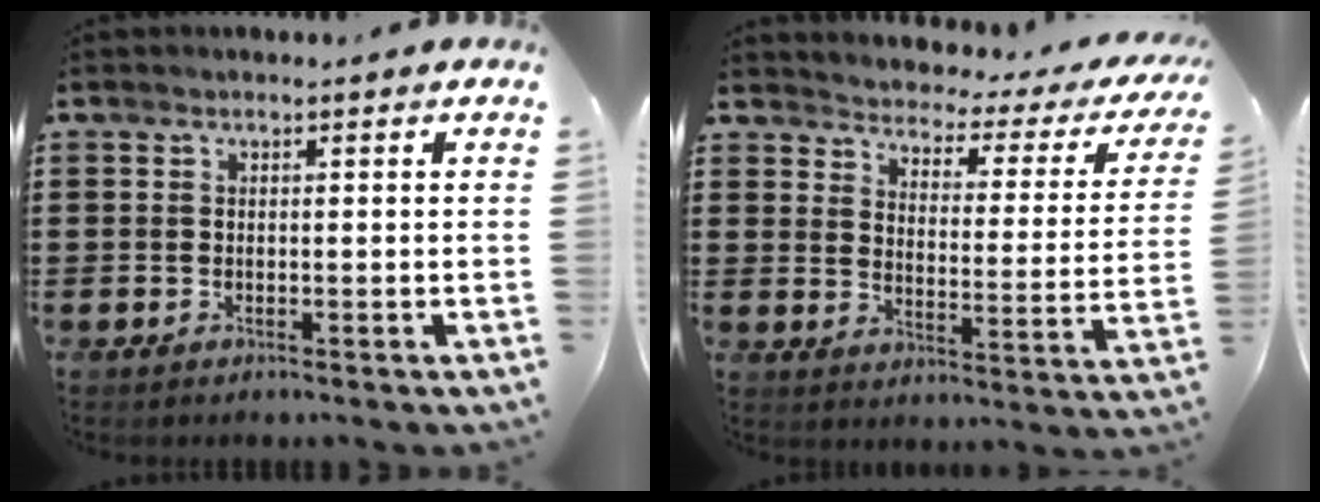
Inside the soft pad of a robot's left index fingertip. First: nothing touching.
{"total": 2.2, "force": [2.1, 0.3, 0.3], "torque": [-0.026, -0.026, 0.025]}